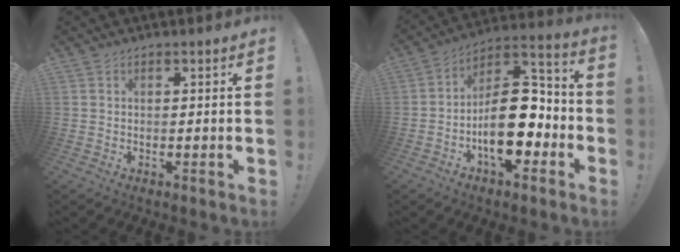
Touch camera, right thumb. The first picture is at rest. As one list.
[{"total": 19.0, "force": [-4.6, 10.6, 15.1], "torque": [-0.234, 0.025, -0.067]}]